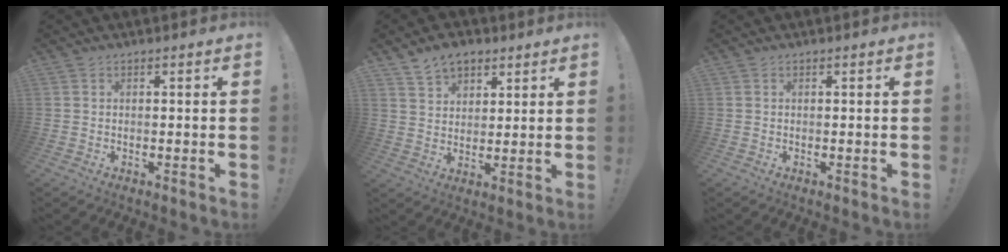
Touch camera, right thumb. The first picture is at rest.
{"total": 7.6, "force": [5.4, 4.8, 2.5], "torque": [-0.043, -0.026, 0.103]}
{"total": 0.0}